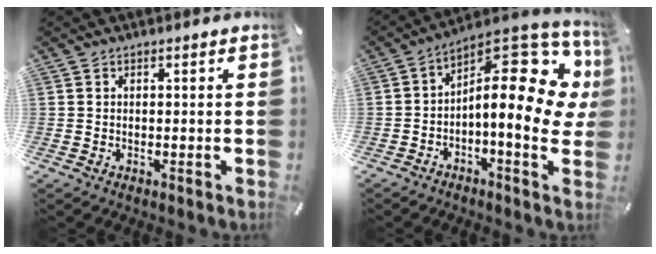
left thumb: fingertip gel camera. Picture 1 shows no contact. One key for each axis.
{"total": 19.3, "fx": 3.1, "fy": 8.7, "fz": 16.9, "tx": -0.228, "ty": -0.044, "tz": 0.055}